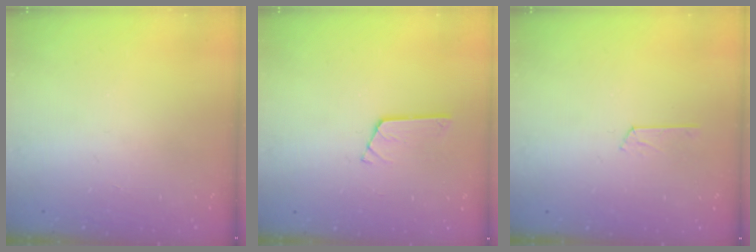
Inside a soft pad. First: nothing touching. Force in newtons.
{"total": 2.7, "press": 2.7, "slide": 0.3}
{"total": 2.8, "press": 2.8, "slide": 0.3}